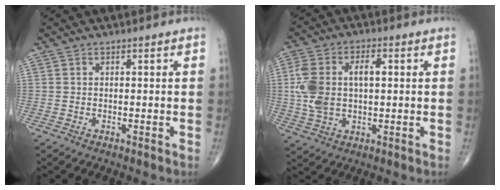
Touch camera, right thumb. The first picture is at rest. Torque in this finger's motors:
{"motor_torque": [1.16, 1.86, 1.26, 0.20, 0.11]}